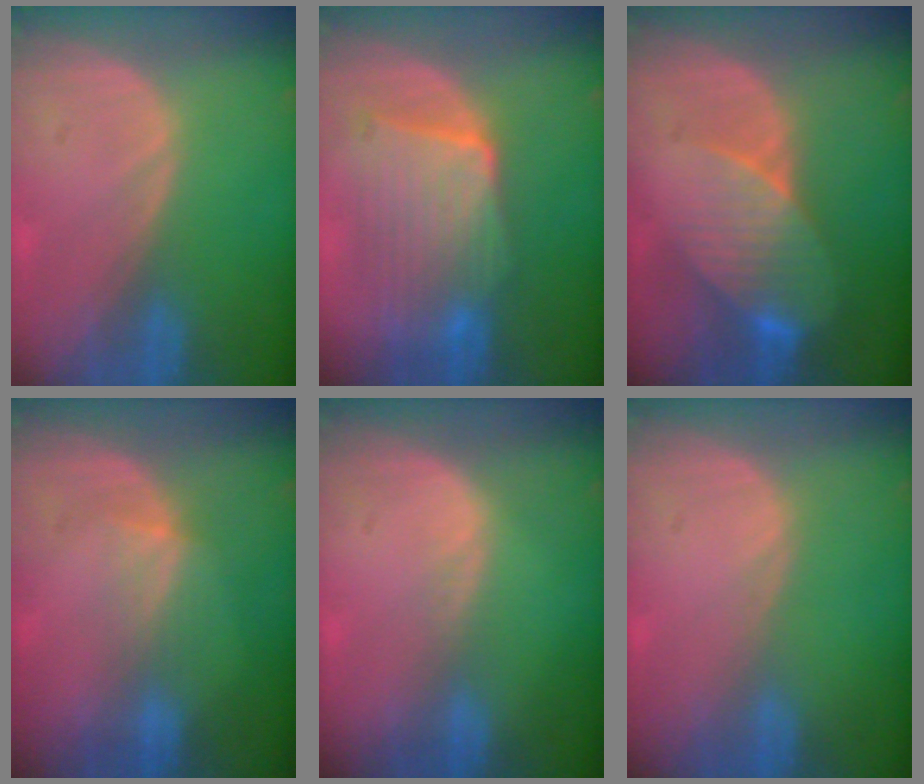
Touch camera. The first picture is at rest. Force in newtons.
{"total": 9.1, "press": 8.6, "slide": 2.7}
{"total": 8.2, "press": 7.3, "slide": 3.7}
{"total": 2.7, "press": 2.4, "slide": 1.2}
{"total": 1.1, "press": 0.7, "slide": 0.9}
{"total": 0.0}